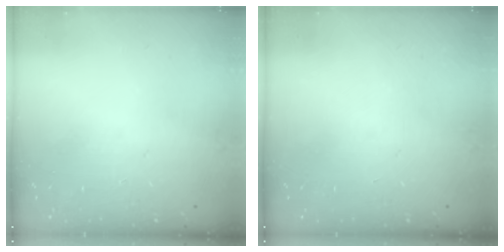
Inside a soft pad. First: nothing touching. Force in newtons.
{"total": 0.0}